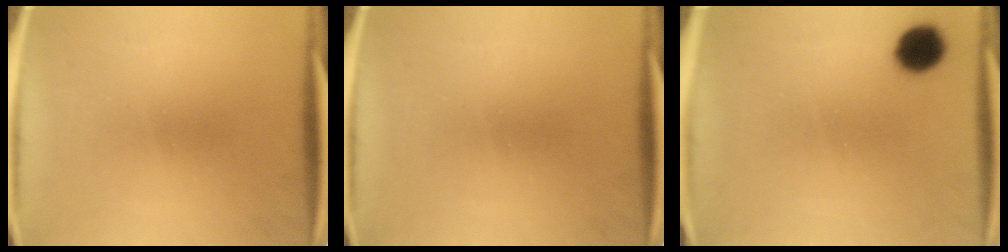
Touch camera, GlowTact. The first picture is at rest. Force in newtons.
{"total": 0.0}
{"total": 6.9}